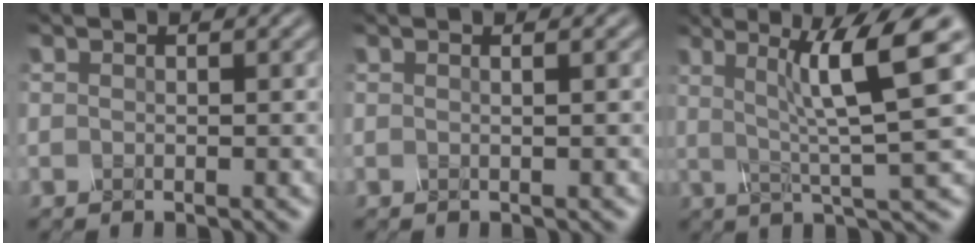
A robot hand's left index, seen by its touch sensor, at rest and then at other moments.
{"total": 1.1, "force": [0.4, 0.5, 1.0], "torque": [-0.007, 0.003, -0.006]}
{"total": 8.4, "force": [2.4, 1.1, 8.0], "torque": [-0.124, 0.013, 0.042]}